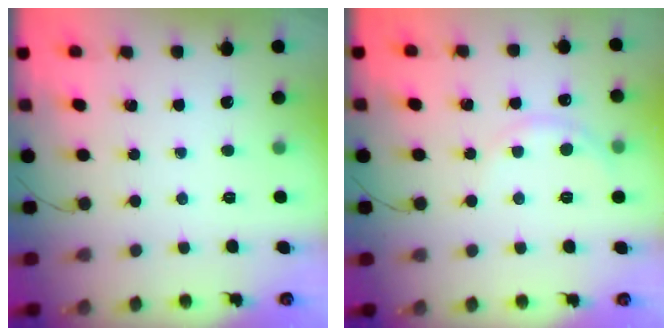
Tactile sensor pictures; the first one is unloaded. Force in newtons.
{"total": 3.2, "press": 3.1, "slide": 1.0}